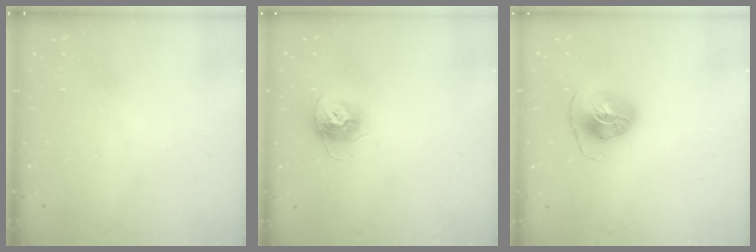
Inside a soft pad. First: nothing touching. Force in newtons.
{"total": 10.3, "press": 10.3, "slide": 0.4}
{"total": 8.5, "press": 8.5, "slide": 0.2}